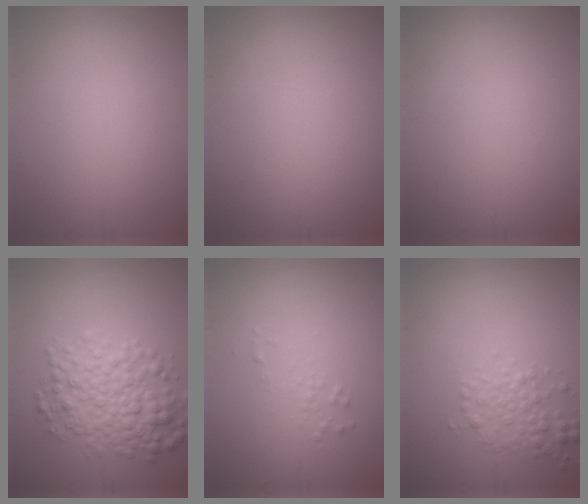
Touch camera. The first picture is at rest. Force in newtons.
{"total": 0.0}
{"total": 0.0}
{"total": 5.5, "press": 5.5, "slide": 0.1}
{"total": 0.9, "press": 0.9, "slide": 0.0}
{"total": 2.4, "press": 2.4, "slide": 0.0}